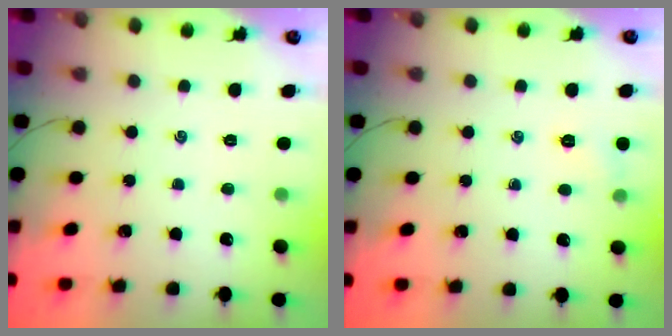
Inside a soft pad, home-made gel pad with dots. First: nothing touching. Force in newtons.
{"total": 4.7, "press": 4.5, "slide": 1.1}